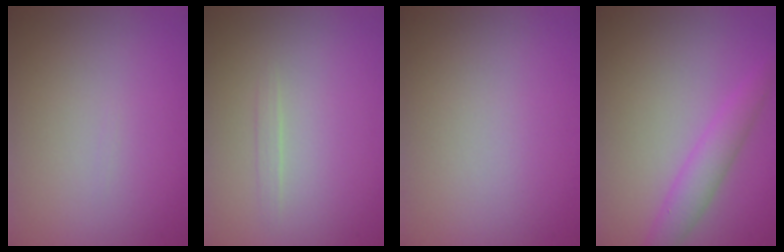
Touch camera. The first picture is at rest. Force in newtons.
{"total": 0.6, "press": 0.6, "slide": 0.0}
{"total": 0.0}
{"total": 2.9, "press": 2.9, "slide": 0.0}